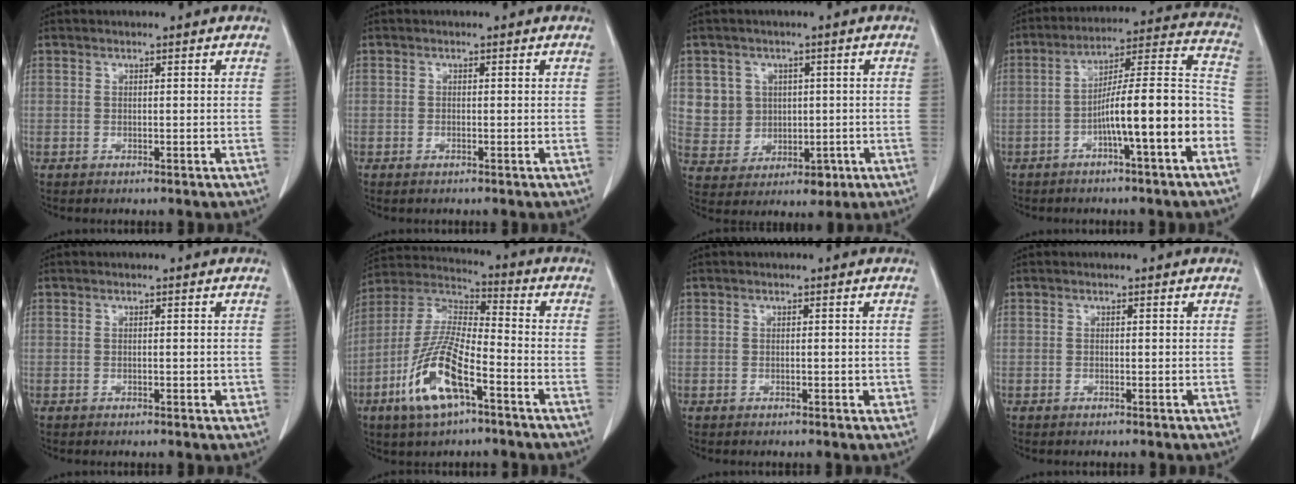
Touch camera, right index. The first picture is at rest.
{"total": 0.5, "force": [-0.4, 0.1, 0.4], "torque": [-0.008, 0.000, -0.005]}
{"total": 7.7, "force": [1.3, 7.5, 1.3], "torque": [-0.023, 0.021, 0.042]}
{"total": 14.4, "force": [-5.1, 0.8, 13.5], "torque": [-0.199, 0.033, -0.080]}
{"total": 1.2, "force": [-0.2, 0.5, 1.1], "torque": [-0.015, 0.000, -0.001]}
{"total": 14.3, "force": [-6.5, 3.7, 12.2], "torque": [-0.260, -0.008, -0.124]}
{"total": 1.2, "force": [-0.2, 0.5, 1.0], "torque": [-0.014, 0.000, -0.001]}
{"total": 0.0}